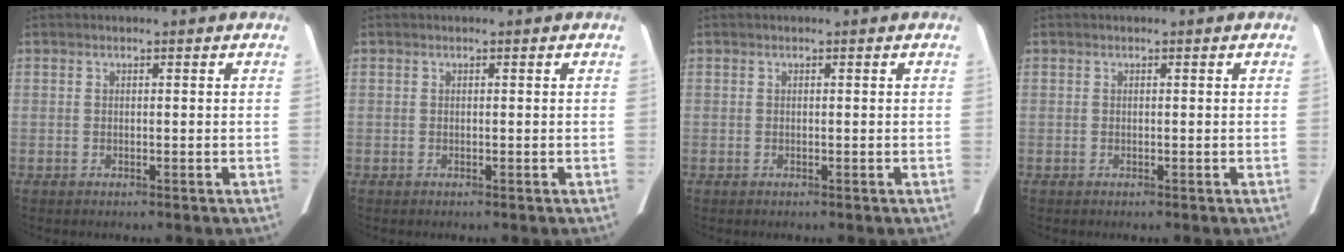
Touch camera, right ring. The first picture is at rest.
{"total": 0.0}
{"total": 0.0}
{"total": 0.0}